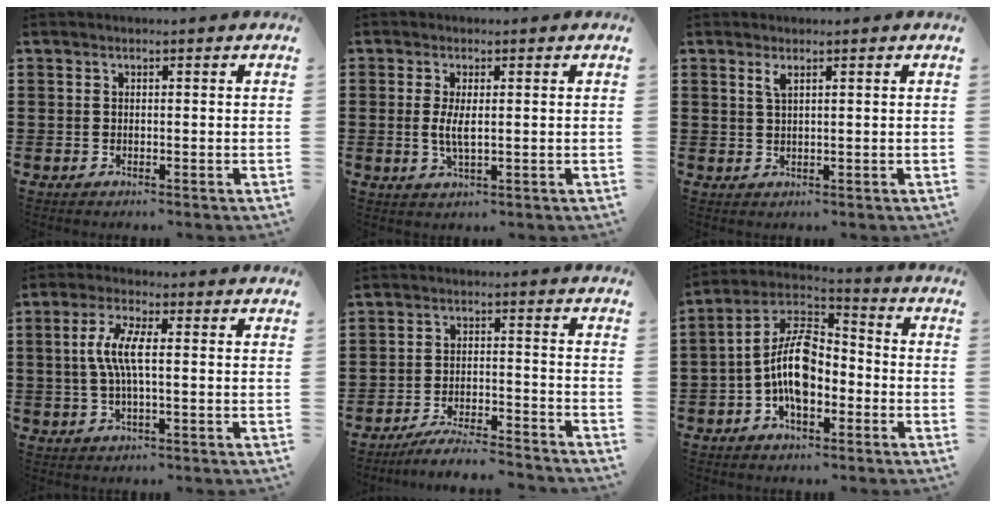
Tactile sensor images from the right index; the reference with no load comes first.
{"total": 3.2, "force": [0.2, 0.9, 3.0], "torque": [-0.065, -0.001, 0.001]}
{"total": 1.5, "force": [0.8, 0.3, 1.2], "torque": [-0.026, 0.003, 0.013]}
{"total": 5.9, "force": [-0.1, 1.6, 5.6], "torque": [-0.124, -0.003, -0.011]}
{"total": 5.3, "force": [-5.1, 0.0, 1.4], "torque": [-0.032, -0.002, -0.101]}
{"total": 10.1, "force": [-2.8, 5.0, 8.2], "torque": [-0.194, -0.005, -0.058]}